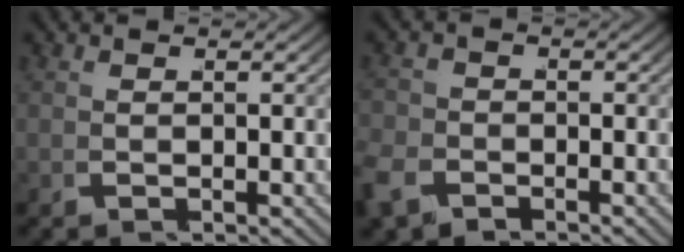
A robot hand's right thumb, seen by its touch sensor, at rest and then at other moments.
{"total": 2.5, "force": [-2.0, 1.5, 0.3], "torque": [-0.009, -0.010, -0.041]}